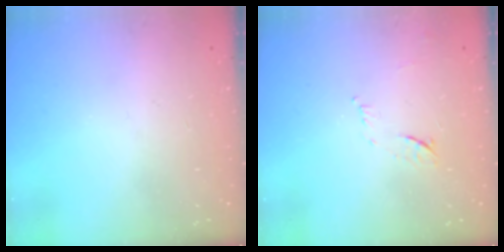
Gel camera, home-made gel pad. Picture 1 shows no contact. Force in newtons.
{"total": 7.6, "press": 7.6, "slide": 0.9}